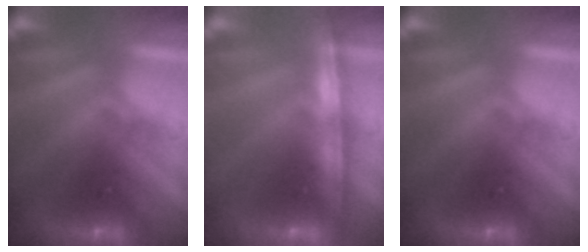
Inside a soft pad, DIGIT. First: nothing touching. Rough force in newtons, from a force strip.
{"total": 1.2}
{"total": 0.0}